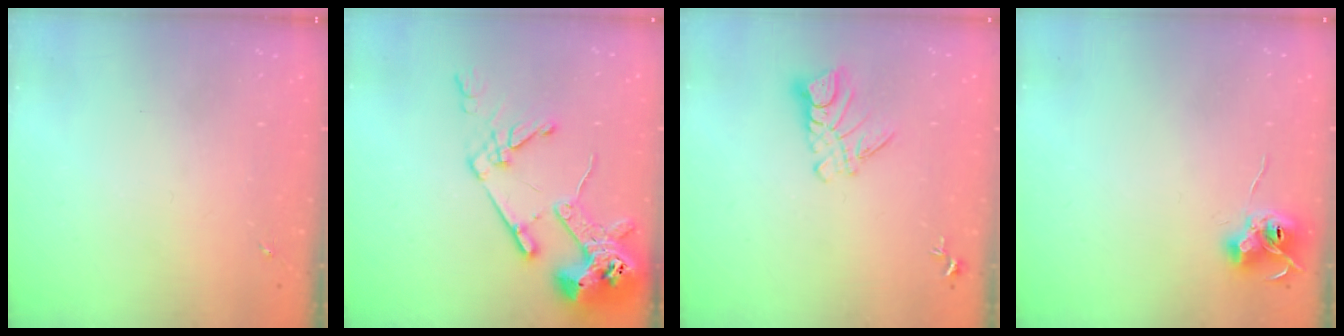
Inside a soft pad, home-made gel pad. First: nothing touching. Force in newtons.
{"total": 17.2, "press": 17.1, "slide": 2.2}
{"total": 9.2, "press": 9.2, "slide": 0.9}
{"total": 8.7, "press": 8.7, "slide": 0.4}